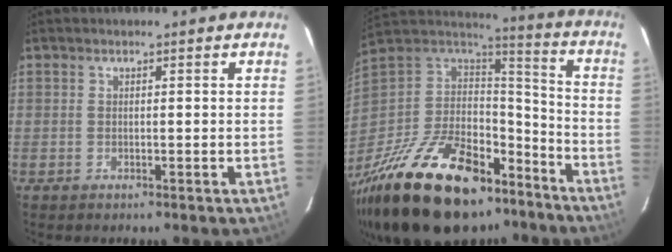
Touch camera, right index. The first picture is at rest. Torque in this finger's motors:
{"motor_torque": [2.14, 0.00, 1.05, 0.21]}